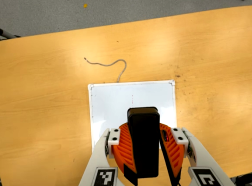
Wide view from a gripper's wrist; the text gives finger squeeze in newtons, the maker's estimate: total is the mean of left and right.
{"total": 10.9, "left": 10.6, "right": 11.2}